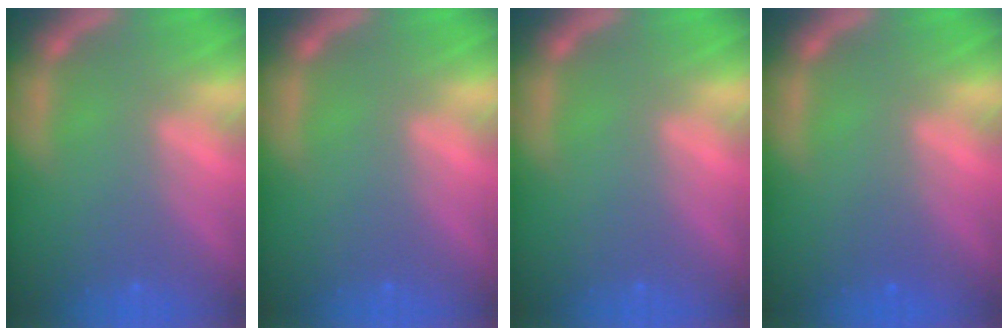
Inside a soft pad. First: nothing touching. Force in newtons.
{"total": 0.0}
{"total": 0.0}
{"total": 1.0}